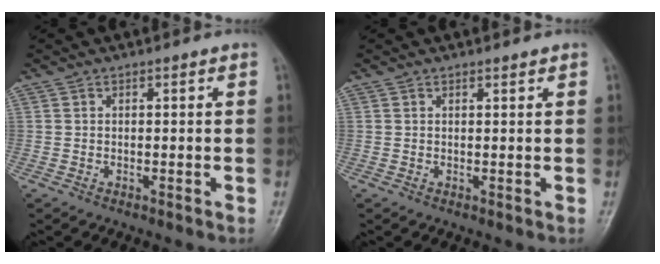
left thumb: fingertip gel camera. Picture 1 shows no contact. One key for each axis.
{"total": 0.6, "fx": 0.5, "fy": 0.1, "fz": 0.2, "tx": -0.006, "ty": -0.005, "tz": 0.008}